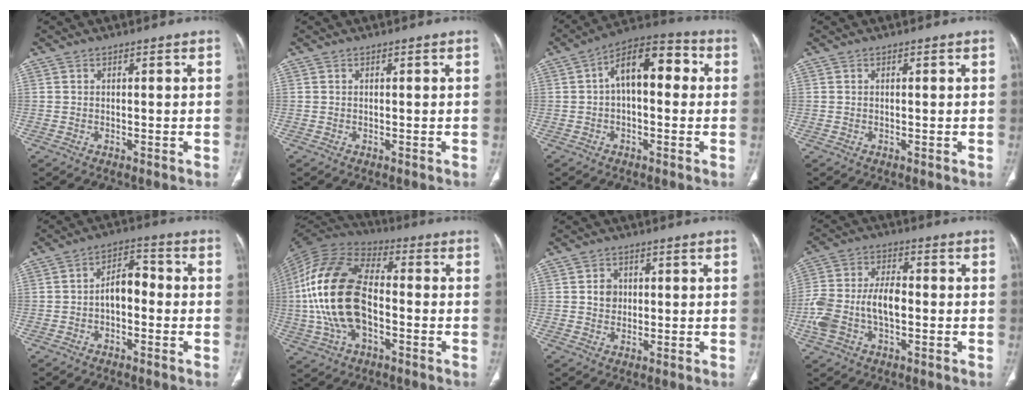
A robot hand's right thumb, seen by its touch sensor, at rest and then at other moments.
{"total": 0.0}
{"total": 12.5, "force": [1.7, 6.5, 10.5], "torque": [-0.139, 0.040, 0.015]}
{"total": 0.0}
{"total": 6.4, "force": [-1.2, 3.8, 5.0], "torque": [-0.067, 0.032, -0.029]}
{"total": 20.3, "force": [-2.2, 11.7, 16.5], "torque": [-0.335, 0.024, -0.044]}
{"total": 3.1, "force": [0.4, 2.7, 1.4], "torque": [-0.003, 0.002, 0.006]}
{"total": 8.5, "force": [-1.7, 5.3, 6.4], "torque": [-0.136, 0.024, -0.032]}